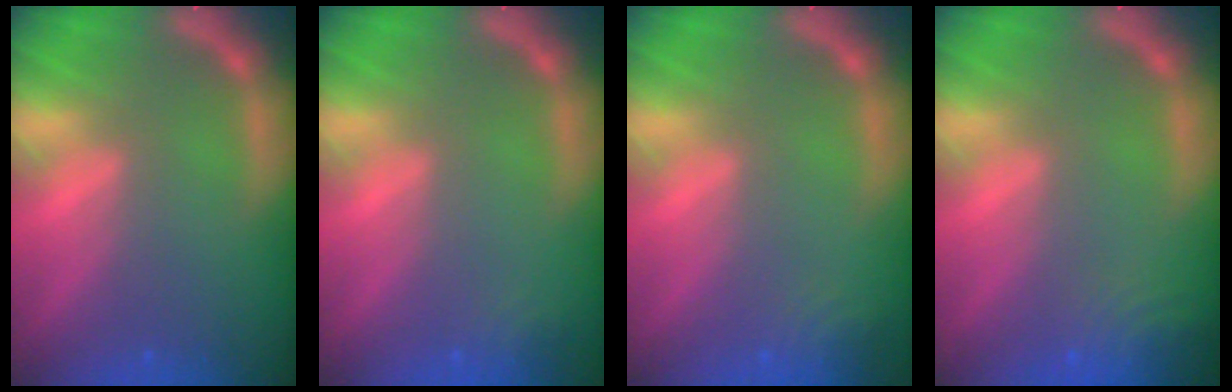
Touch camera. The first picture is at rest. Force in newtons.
{"total": 1.4}
{"total": 2.4}
{"total": 5.1}